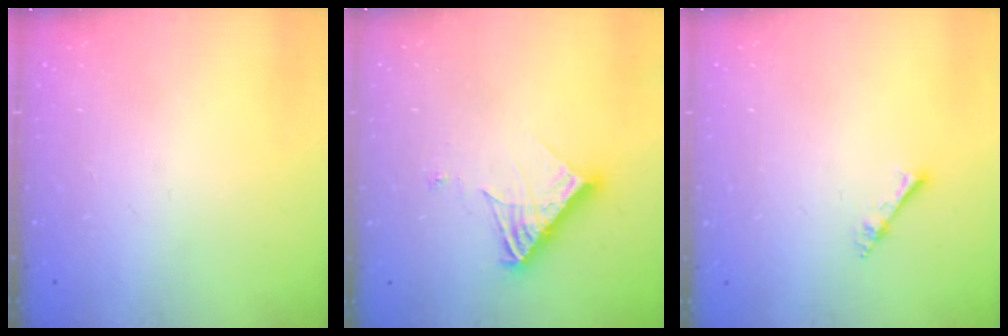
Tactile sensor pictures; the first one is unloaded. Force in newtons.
{"total": 11.7, "press": 11.6, "slide": 1.5}
{"total": 4.0, "press": 3.9, "slide": 0.5}